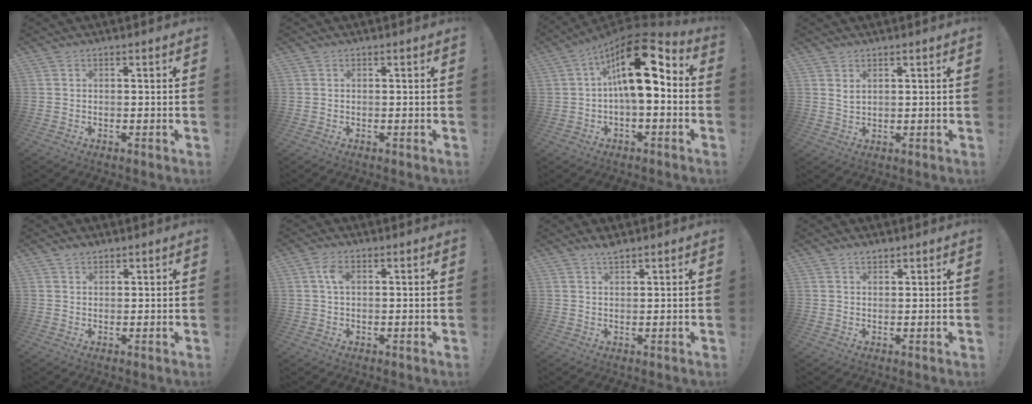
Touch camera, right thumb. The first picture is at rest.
{"total": 0.0}
{"total": 18.7, "force": [4.4, 8.3, 16.1], "torque": [-0.258, -0.012, 0.072]}
{"total": 2.4, "force": [1.5, 1.0, 1.6], "torque": [-0.018, -0.008, 0.026]}
{"total": 1.7, "force": [1.5, 0.8, 0.4], "torque": [-0.003, -0.008, 0.027]}
{"total": 4.1, "force": [1.2, 2.3, 3.2], "torque": [-0.051, 0.001, 0.018]}
{"total": 2.7, "force": [2.3, 0.2, 1.4], "torque": [-0.014, -0.017, 0.037]}
{"total": 1.7, "force": [1.4, 0.7, 0.6], "torque": [-0.007, -0.006, 0.025]}